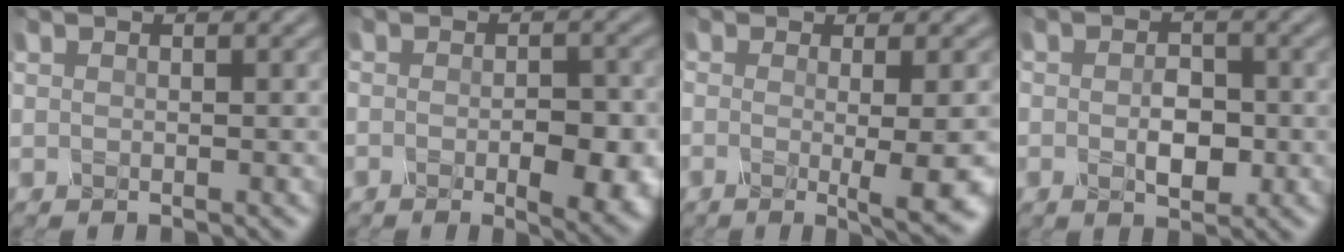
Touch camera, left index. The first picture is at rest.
{"total": 5.4, "force": [-1.6, 2.1, 4.7], "torque": [-0.066, -0.012, -0.021]}
{"total": 4.8, "force": [-1.0, 0.4, 4.7], "torque": [-0.065, -0.008, -0.017]}
{"total": 3.2, "force": [-1.1, 1.8, 2.4], "torque": [-0.042, -0.004, -0.019]}